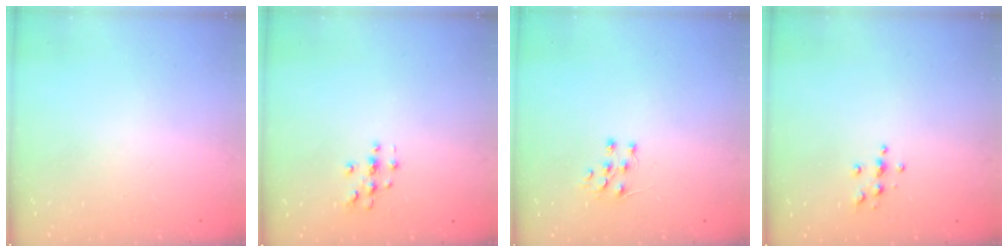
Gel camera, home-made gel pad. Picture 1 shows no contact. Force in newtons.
{"total": 2.9, "press": 2.9, "slide": 0.3}
{"total": 4.7, "press": 4.7, "slide": 0.3}
{"total": 3.9, "press": 3.9, "slide": 0.4}